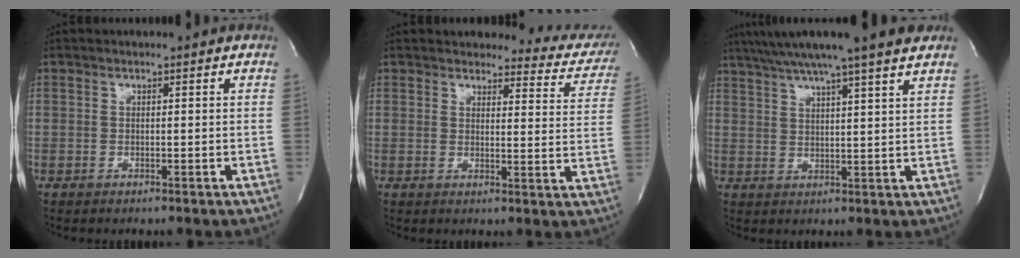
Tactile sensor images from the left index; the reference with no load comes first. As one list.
[{"total": 12.0, "force": [11.5, 3.3, 1.5], "torque": [0.026, -0.068, 0.092]}, {"total": 14.0, "force": [11.5, -0.7, 7.9], "torque": [-0.138, 0.023, 0.158]}]